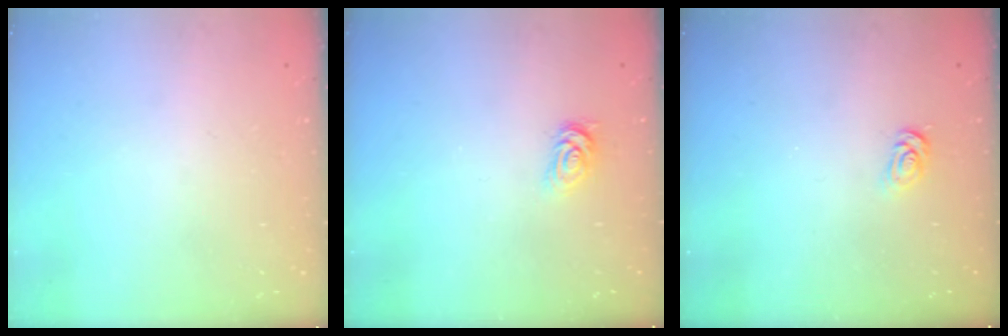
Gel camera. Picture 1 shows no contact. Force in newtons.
{"total": 1.8, "press": 1.8, "slide": 0.3}
{"total": 3.2, "press": 3.1, "slide": 0.4}